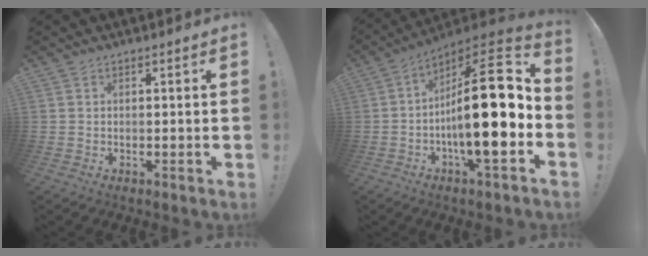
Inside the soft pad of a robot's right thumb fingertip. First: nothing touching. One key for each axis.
{"total": 23.9, "fx": -2.3, "fy": 6.7, "fz": 22.8, "tx": -0.364, "ty": 0.005, "tz": -0.042}